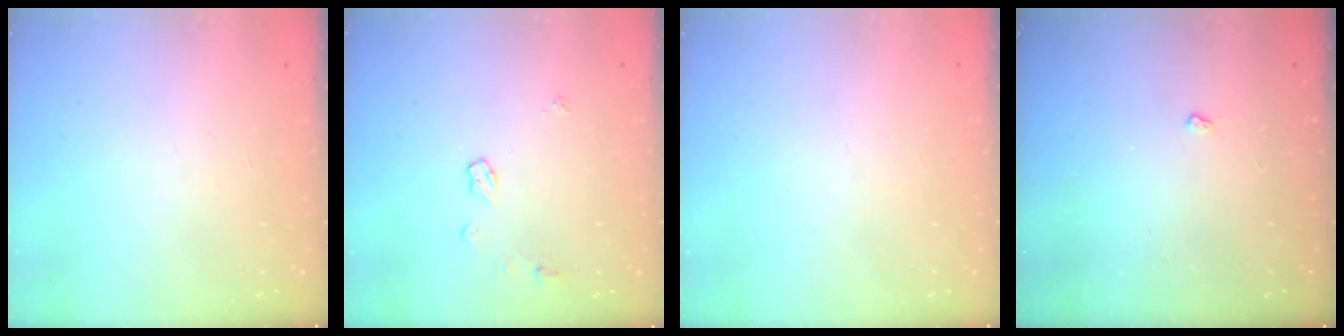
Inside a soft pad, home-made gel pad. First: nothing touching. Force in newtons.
{"total": 5.0, "press": 5.0, "slide": 0.4}
{"total": 0.0}
{"total": 2.4, "press": 2.3, "slide": 0.4}